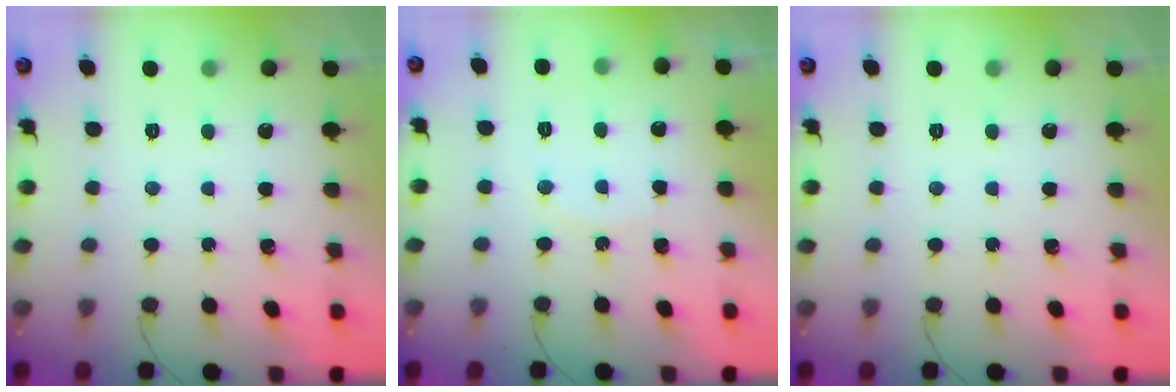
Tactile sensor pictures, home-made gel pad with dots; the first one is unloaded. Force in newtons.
{"total": 5.4, "press": 5.4, "slide": 0.6}
{"total": 0.0}